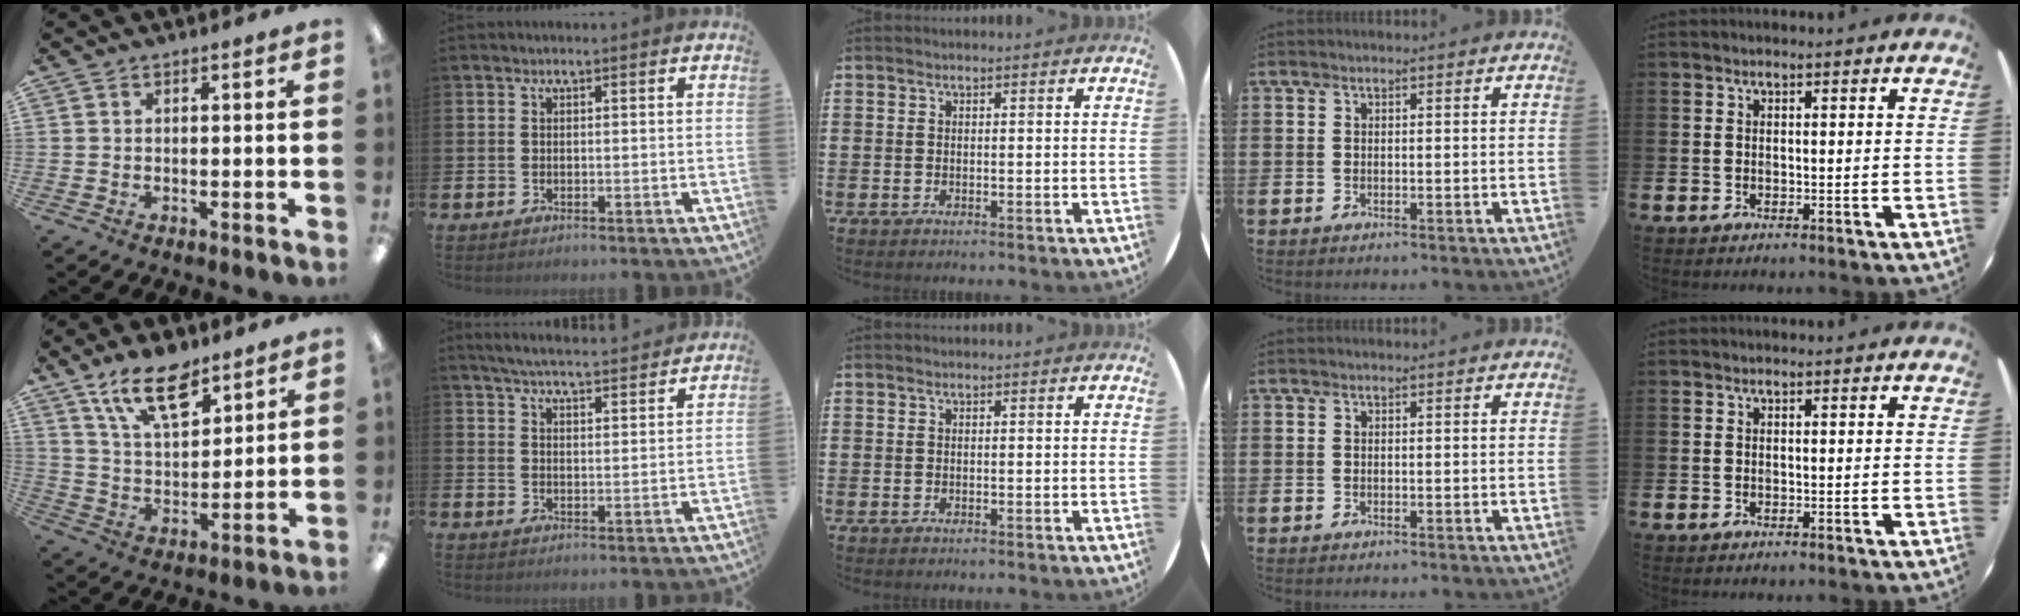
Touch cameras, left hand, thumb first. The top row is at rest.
{"thumb": {"total": 14.4, "force": [9.7, 6.5, 8.4], "torque": [-0.144, -0.041, 0.174]}, "index": {"total": 5.5, "force": [5.4, 0.1, 1.0], "torque": [-0.031, -0.035, 0.094]}}